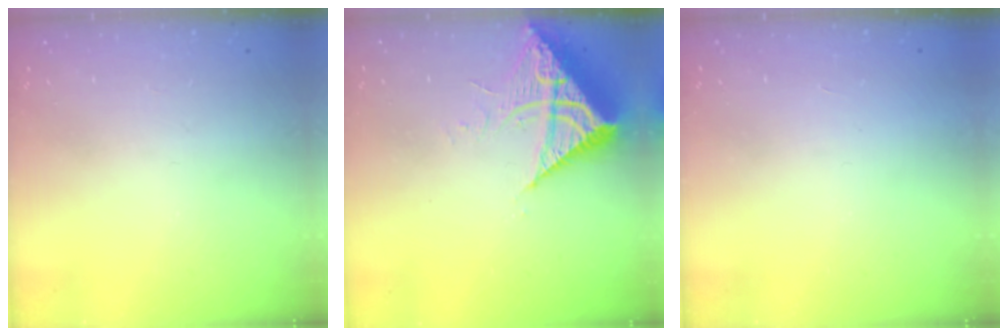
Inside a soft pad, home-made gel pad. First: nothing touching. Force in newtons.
{"total": 9.4, "press": 9.4, "slide": 1.0}
{"total": 1.7, "press": 1.7, "slide": 0.1}